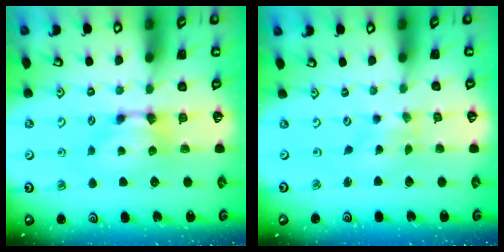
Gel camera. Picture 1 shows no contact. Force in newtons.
{"total": 4.4, "press": 4.3, "slide": 0.7}